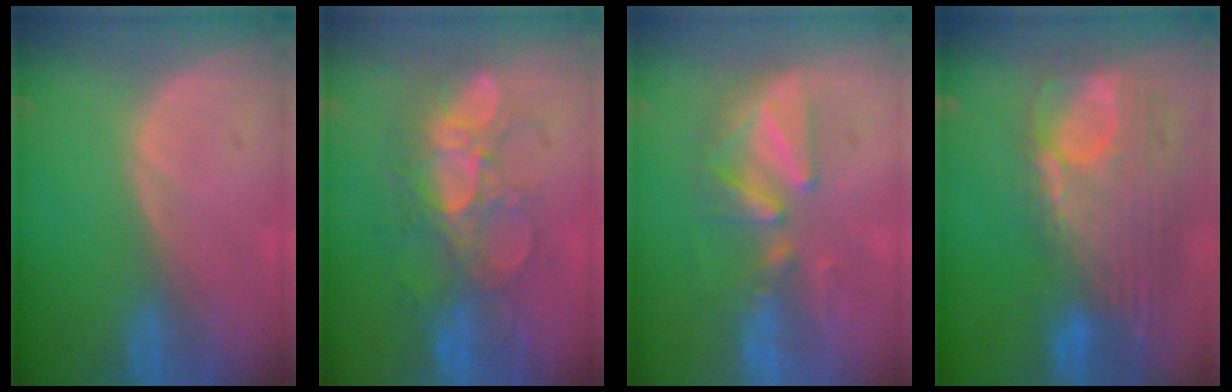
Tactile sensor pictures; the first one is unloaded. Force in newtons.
{"total": 8.6, "press": 8.3, "slide": 2.2}
{"total": 7.6, "press": 7.3, "slide": 2.1}
{"total": 12.6, "press": 10.7, "slide": 6.6}